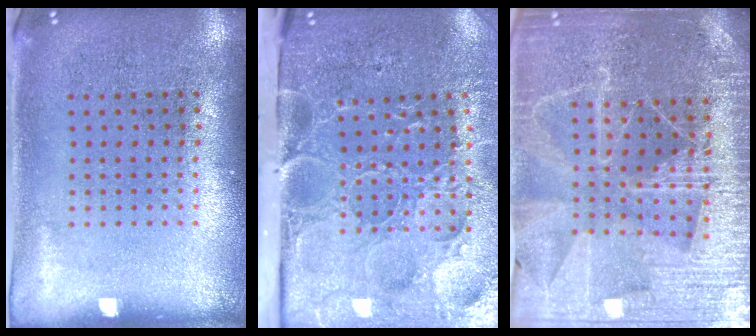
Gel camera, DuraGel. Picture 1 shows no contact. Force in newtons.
{"total": 5.1, "press": 4.1, "slide": 3.0}
{"total": 4.8, "press": 4.4, "slide": 2.0}